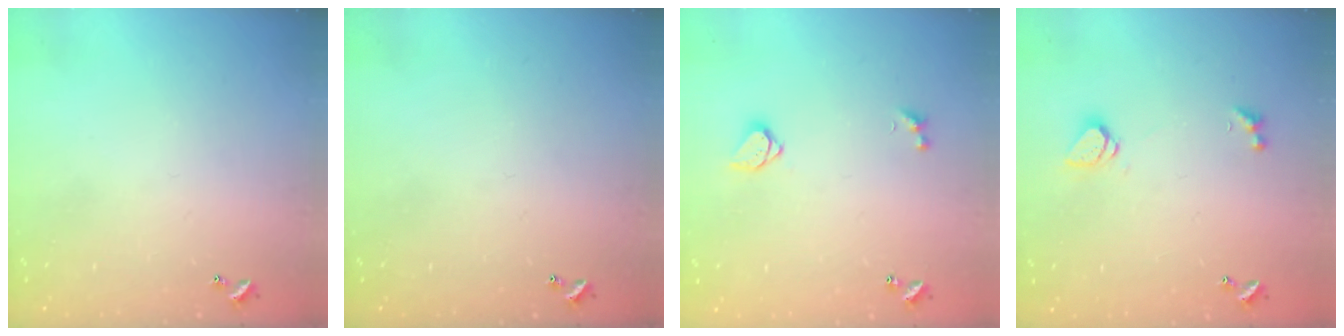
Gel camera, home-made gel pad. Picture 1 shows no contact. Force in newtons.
{"total": 0.0}
{"total": 1.6, "press": 1.5, "slide": 0.3}
{"total": 1.6, "press": 1.6, "slide": 0.5}